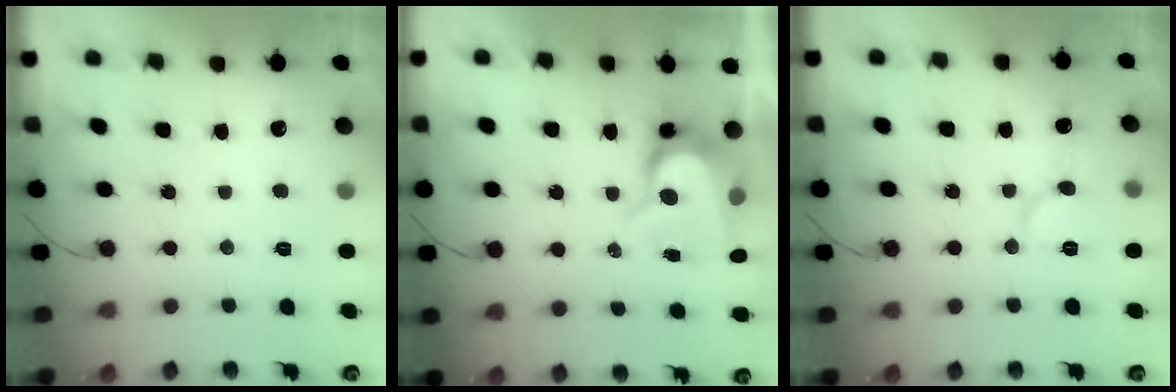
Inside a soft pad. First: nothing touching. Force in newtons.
{"total": 9.7, "press": 9.7, "slide": 0.9}
{"total": 8.2, "press": 8.2, "slide": 1.1}